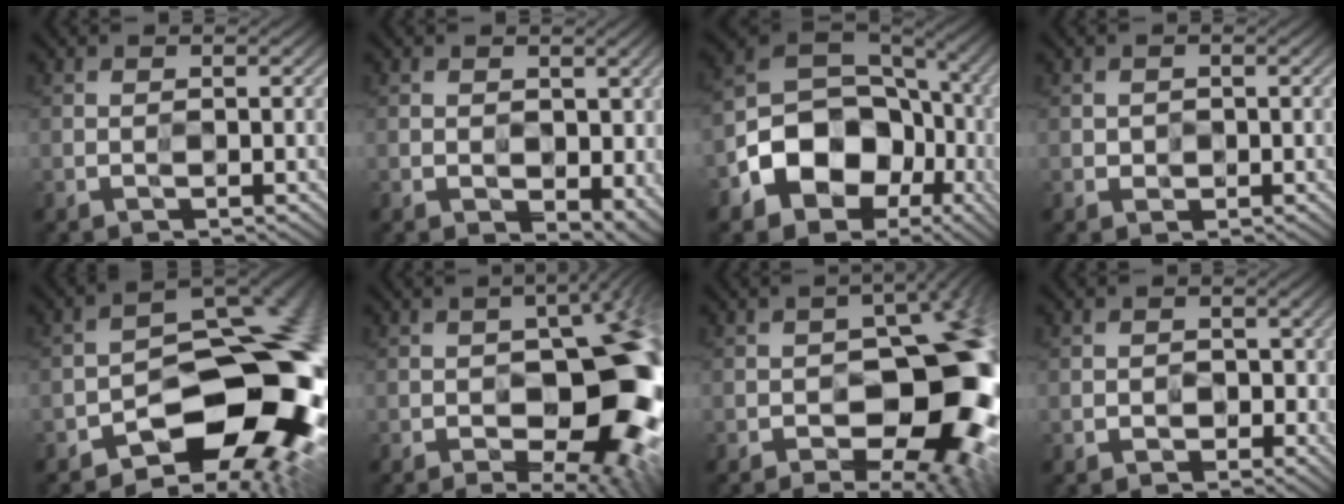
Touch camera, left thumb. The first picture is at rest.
{"total": 3.9, "force": [0.2, 2.9, 2.6], "torque": [-0.046, -0.020, 0.005]}
{"total": 15.5, "force": [-5.1, 11.6, 9.0], "torque": [-0.177, -0.046, -0.091]}
{"total": 1.0, "force": [0.1, 0.9, 0.2], "torque": [-0.005, -0.006, -0.001]}
{"total": 15.8, "force": [-5.9, 8.7, 11.8], "torque": [-0.121, -0.012, -0.093]}
{"total": 15.7, "force": [-3.5, 7.2, 13.5], "torque": [-0.165, -0.009, -0.044]}
{"total": 15.8, "force": [-4.7, 8.0, 12.7], "torque": [-0.146, -0.008, -0.067]}
{"total": 1.4, "force": [-0.2, 1.4, 0.3], "torque": [-0.002, -0.004, -0.004]}